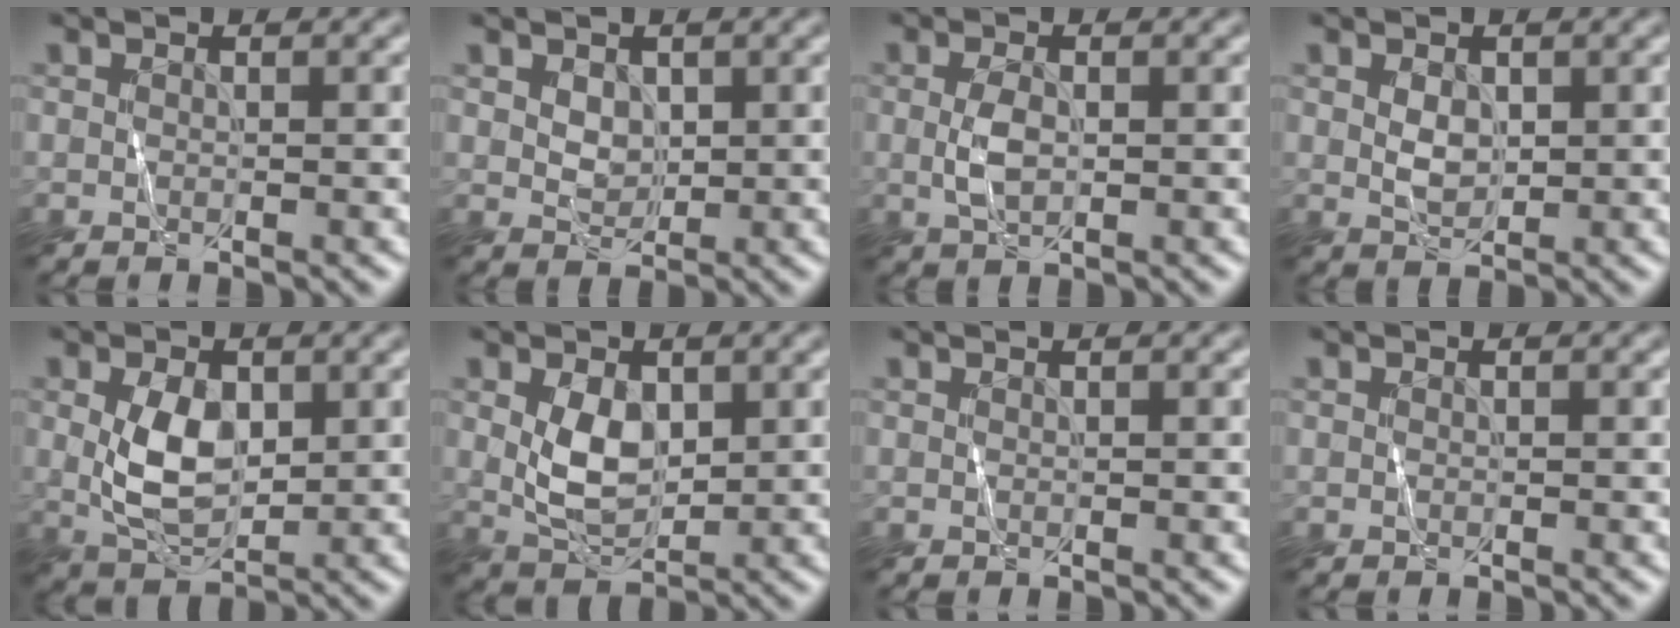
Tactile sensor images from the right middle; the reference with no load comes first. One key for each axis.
{"total": 1.4, "fx": 0.6, "fy": 1.2, "fz": 0.5, "tx": -0.016, "ty": -0.001, "tz": 0.018}
{"total": 1.9, "fx": 0.1, "fy": 1.0, "fz": 1.6, "tx": -0.045, "ty": 0.001, "tz": 0.003}
{"total": 1.5, "fx": 0.5, "fy": 1.1, "fz": 0.9, "tx": -0.025, "ty": -0.002, "tz": 0.015}
{"total": 4.2, "fx": 0.6, "fy": 2.6, "fz": 3.2, "tx": -0.076, "ty": 0.001, "tz": 0.018}
{"total": 3.5, "fx": 0.8, "fy": 2.3, "fz": 2.5, "tx": -0.063, "ty": -0.002, "tz": 0.023}
{"total": 0.6, "fx": 0.4, "fy": 0.2, "fz": 0.3, "tx": -0.001, "ty": 0.001, "tz": 0.001}
{"total": 0.0}